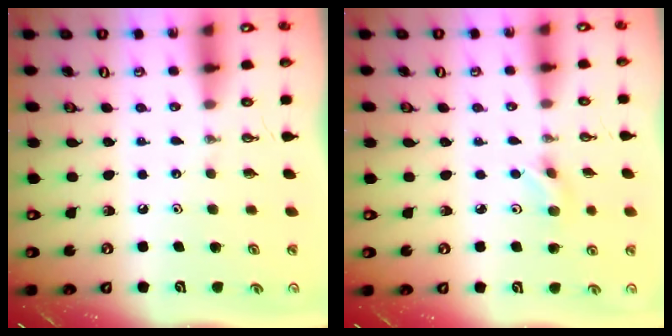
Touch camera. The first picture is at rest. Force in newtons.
{"total": 3.6, "press": 3.5, "slide": 0.9}